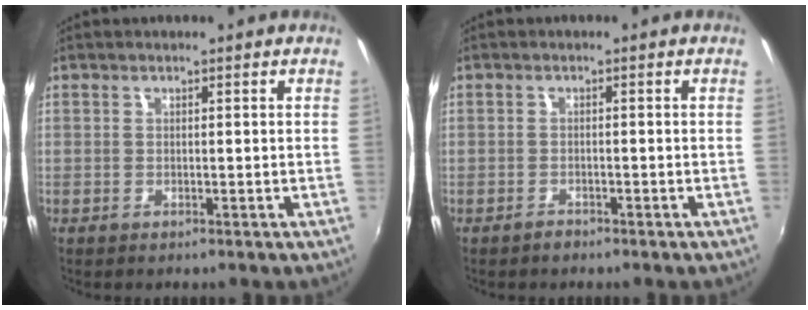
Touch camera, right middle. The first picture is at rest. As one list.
[{"total": 1.1, "force": [-1.0, 0.5, 0.1], "torque": [-0.003, 0.001, -0.018]}]